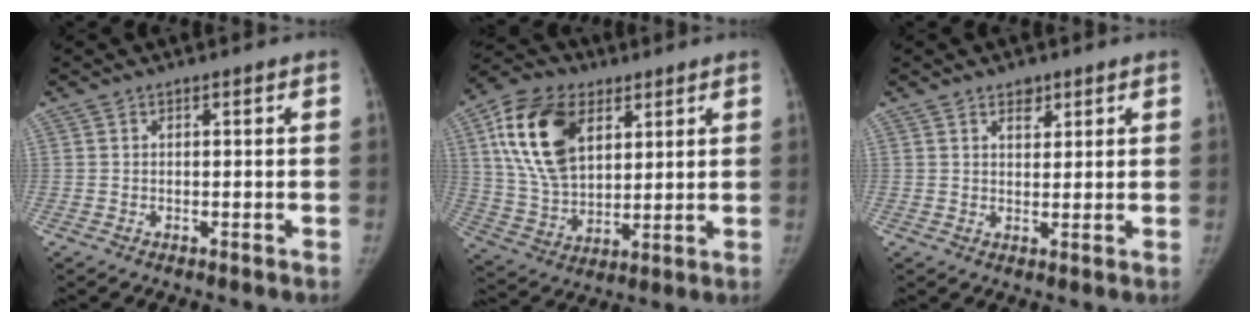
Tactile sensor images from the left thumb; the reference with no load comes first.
{"total": 18.5, "force": [7.1, 11.7, 12.4], "torque": [-0.214, -0.017, 0.135]}
{"total": 10.6, "force": [5.9, 8.5, 2.1], "torque": [0.027, -0.011, 0.072]}